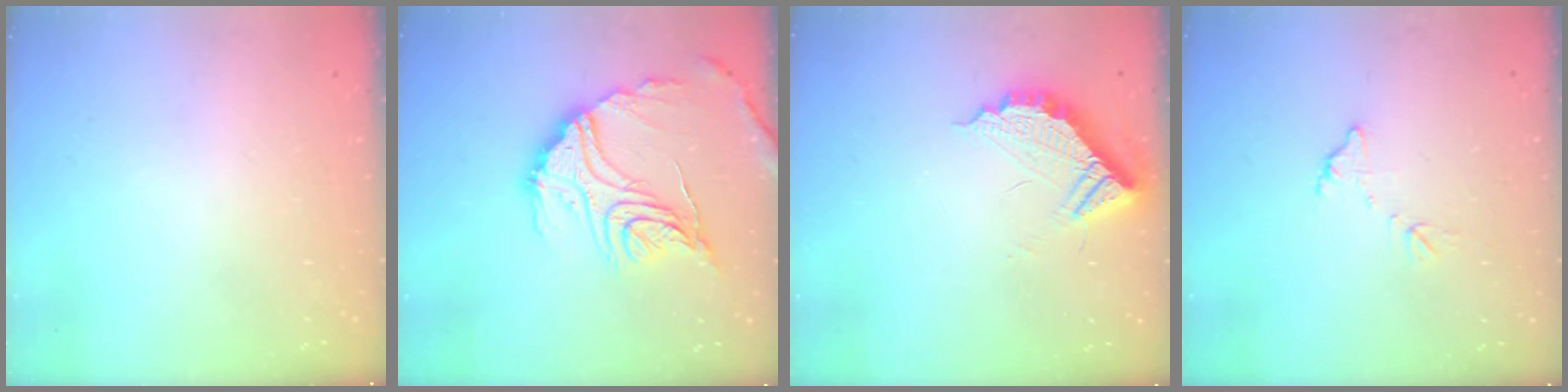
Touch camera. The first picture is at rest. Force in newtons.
{"total": 22.4, "press": 22.3, "slide": 2.2}
{"total": 11.1, "press": 11.1, "slide": 0.4}
{"total": 8.0, "press": 8.0, "slide": 0.4}